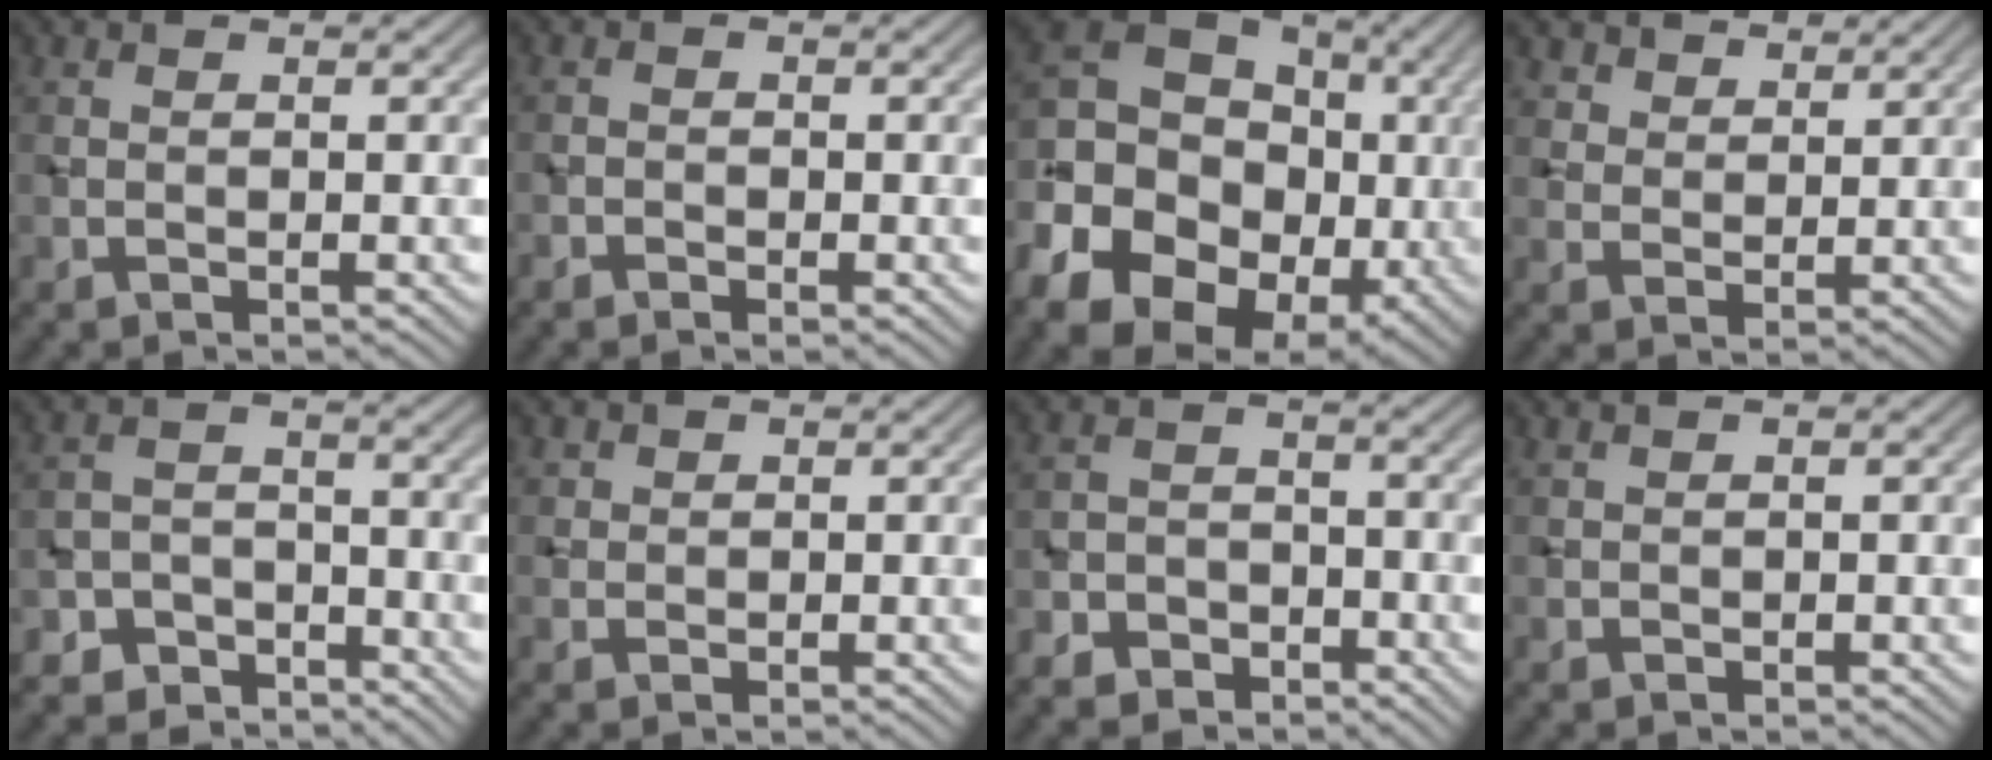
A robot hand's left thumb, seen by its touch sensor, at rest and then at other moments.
{"total": 1.0, "force": [-0.7, 0.6, 0.4], "torque": [-0.005, -0.001, -0.013]}
{"total": 20.0, "force": [-5.0, 15.3, 11.9], "torque": [-0.254, -0.013, -0.092]}
{"total": 4.0, "force": [3.3, 2.0, 1.2], "torque": [-0.034, -0.010, 0.079]}
{"total": 6.0, "force": [-5.3, 2.9, 0.6], "torque": [-0.013, -0.002, -0.095]}
{"total": 1.8, "force": [1.0, 1.5, 0.3], "torque": [-0.007, -0.003, 0.018]}
{"total": 5.5, "force": [-4.3, 3.1, 1.1], "torque": [-0.012, -0.002, -0.079]}
{"total": 0.8, "force": [0.7, 0.1, 0.2], "torque": [-0.011, 0.004, 0.020]}